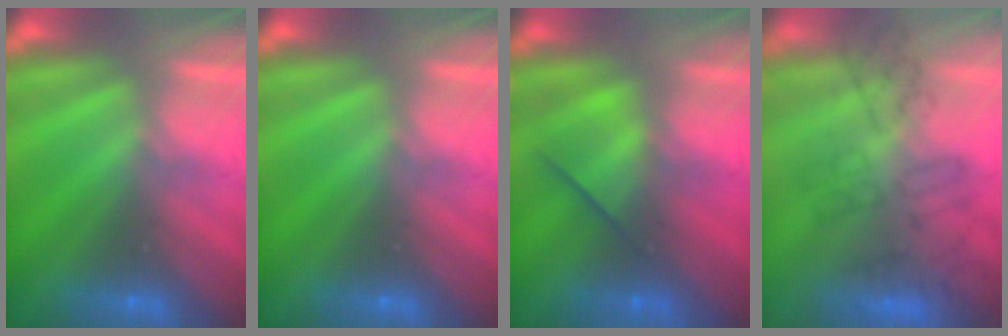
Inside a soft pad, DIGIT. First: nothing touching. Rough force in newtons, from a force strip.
{"total": 0.0}
{"total": 2.5}
{"total": 4.5}